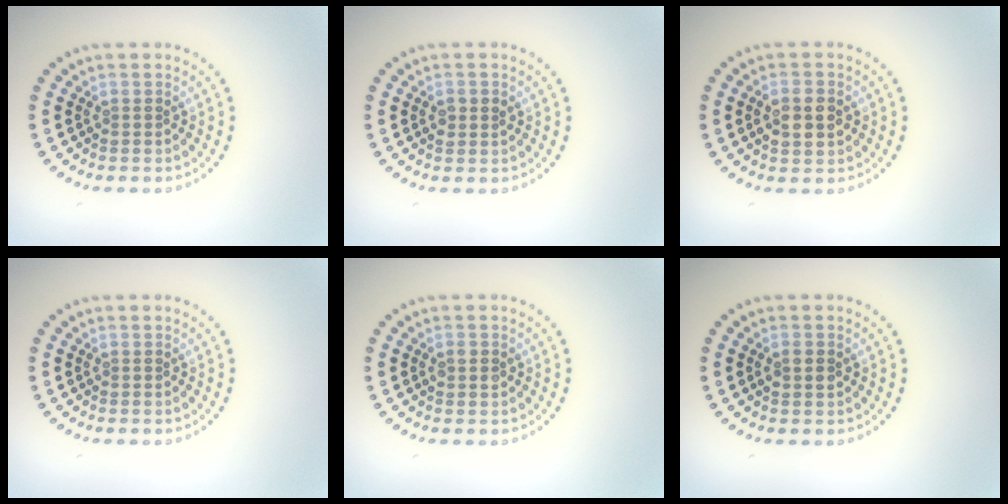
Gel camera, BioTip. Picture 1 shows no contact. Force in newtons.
{"total": 1.4, "press": 1.4, "slide": 0.3}
{"total": 3.6, "press": 3.6, "slide": 0.1}
{"total": 0.0}
{"total": 1.1, "press": 1.1, "slide": 0.1}
{"total": 1.0, "press": 1.0, "slide": 0.2}